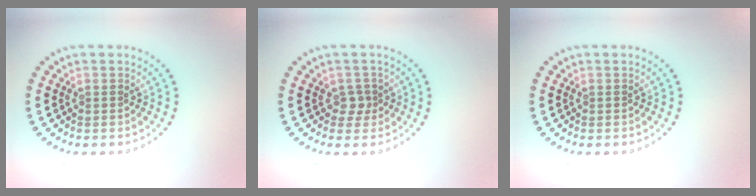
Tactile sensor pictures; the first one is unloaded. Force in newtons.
{"total": 1.4, "press": 1.2, "slide": 0.8}
{"total": 0.0}